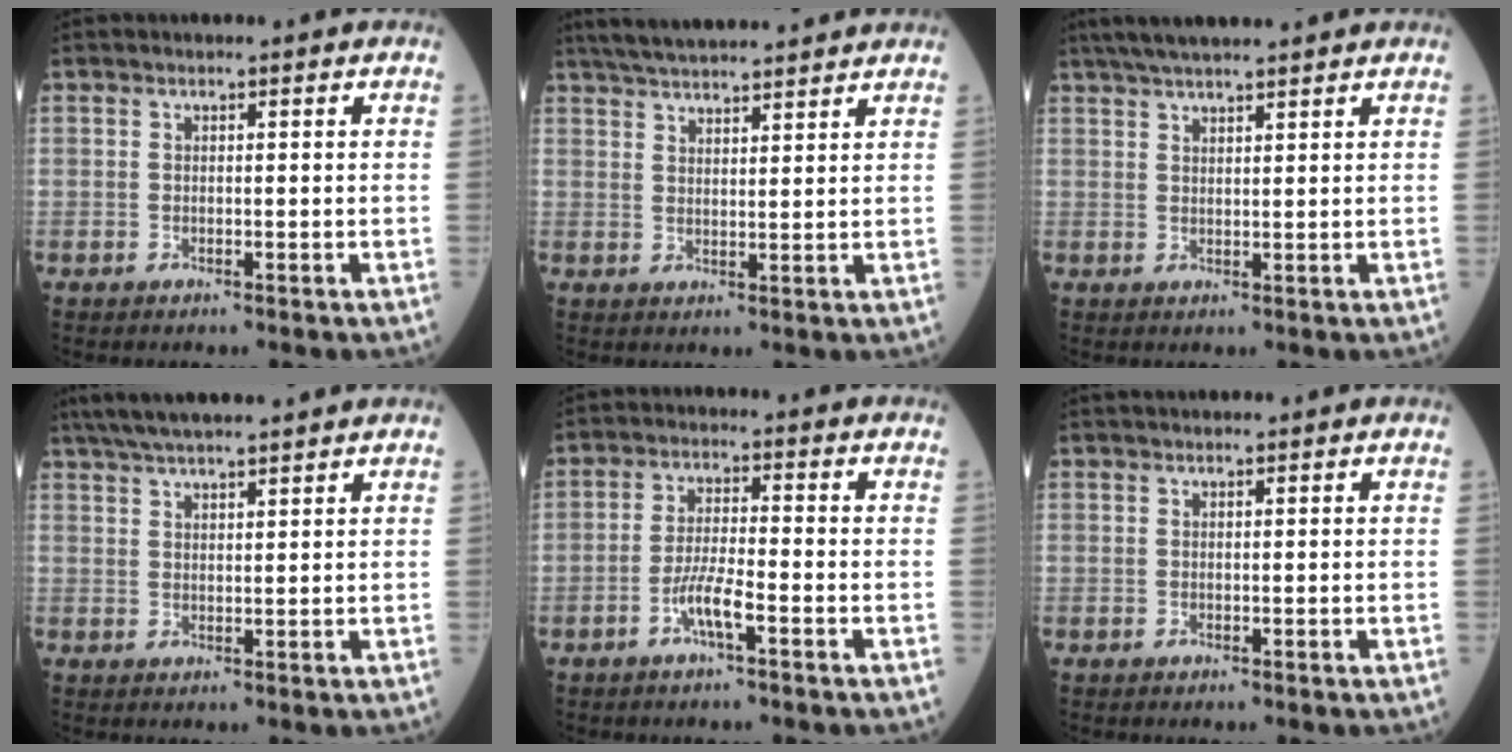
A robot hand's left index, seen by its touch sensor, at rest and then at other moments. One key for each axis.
{"total": 11.9, "fx": 10.8, "fy": 1.0, "fz": 4.7, "tx": -0.085, "ty": 0.031, "tz": 0.163}
{"total": 8.3, "fx": 7.0, "fy": 0.4, "fz": 4.3, "tx": -0.067, "ty": 0.030, "tz": 0.107}
{"total": 9.0, "fx": 7.7, "fy": 0.4, "fz": 4.6, "tx": -0.074, "ty": 0.030, "tz": 0.116}
{"total": 4.6, "fx": -2.5, "fy": 0.4, "fz": 3.9, "tx": -0.076, "ty": -0.007, "tz": -0.053}
{"total": 1.7, "fx": 1.5, "fy": 0.2, "fz": 0.8, "tx": -0.006, "ty": 0.024, "tz": 0.023}